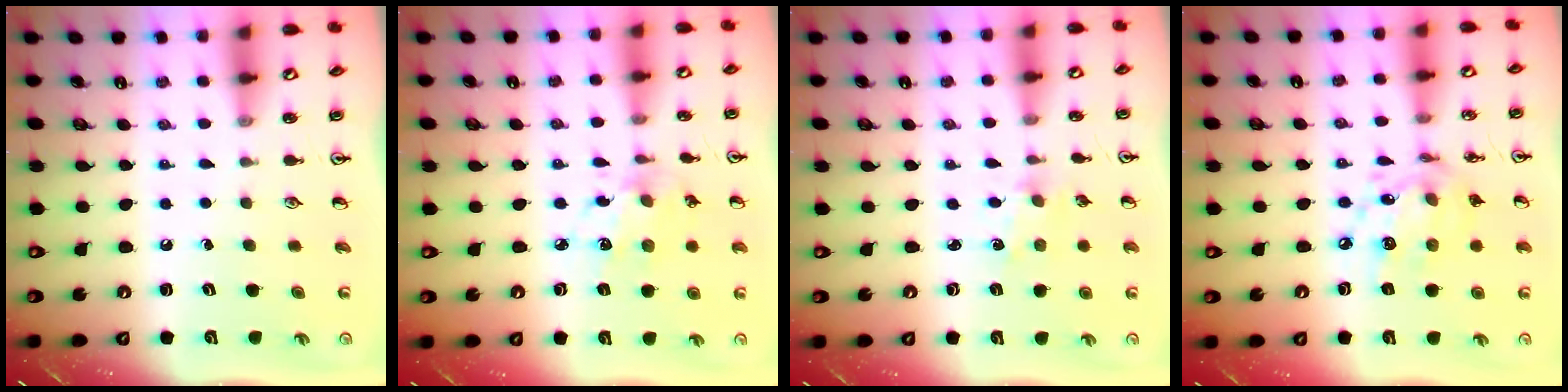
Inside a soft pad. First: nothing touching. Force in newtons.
{"total": 7.0, "press": 7.0, "slide": 0.4}
{"total": 1.0, "press": 0.9, "slide": 0.2}
{"total": 12.8, "press": 12.8, "slide": 0.8}